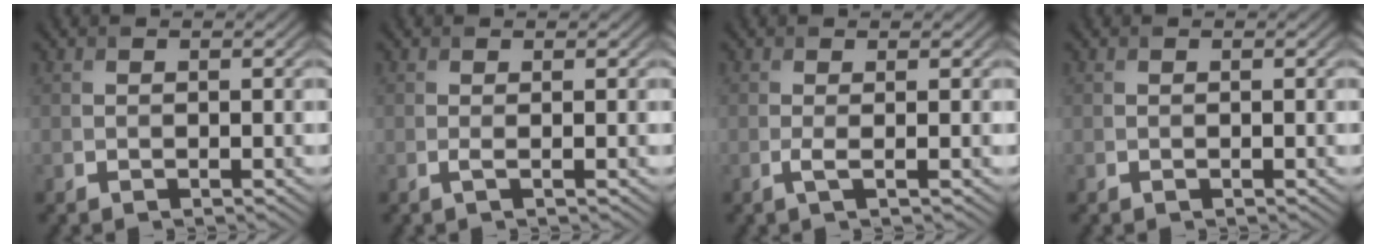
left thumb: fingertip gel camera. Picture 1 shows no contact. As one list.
[{"total": 0.9, "force": [0.0, 0.1, 0.9], "torque": [-0.020, 0.000, -0.003]}, {"total": 1.3, "force": [-0.1, 0.2, 1.3], "torque": [-0.028, -0.001, -0.005]}, {"total": 0.0}]